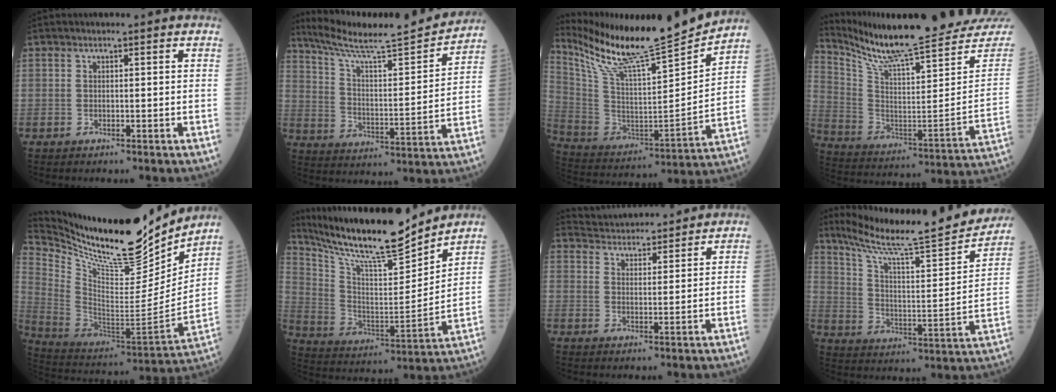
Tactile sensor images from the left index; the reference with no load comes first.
{"total": 20.7, "force": [18.9, 0.3, 8.4], "torque": [-0.140, -0.024, 0.284]}
{"total": 20.2, "force": [18.3, -1.1, 8.5], "torque": [-0.170, -0.052, 0.310]}
{"total": 27.1, "force": [25.0, 0.6, 10.4], "torque": [-0.188, -0.104, 0.360]}
{"total": 24.9, "force": [21.7, 3.9, 11.5], "torque": [-0.218, -0.046, 0.356]}
{"total": 20.9, "force": [18.7, 1.2, 9.1], "torque": [-0.185, -0.020, 0.317]}
{"total": 11.5, "force": [11.1, 1.5, 2.3], "torque": [-0.041, 0.024, 0.163]}
{"total": 25.3, "force": [22.4, 0.8, 11.8], "torque": [-0.185, -0.049, 0.316]}